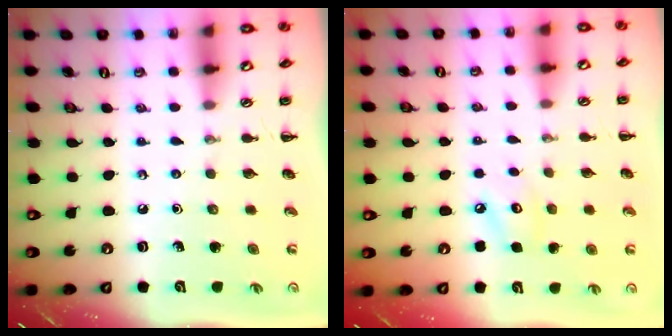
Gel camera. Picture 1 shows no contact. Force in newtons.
{"total": 4.7, "press": 4.7, "slide": 0.7}